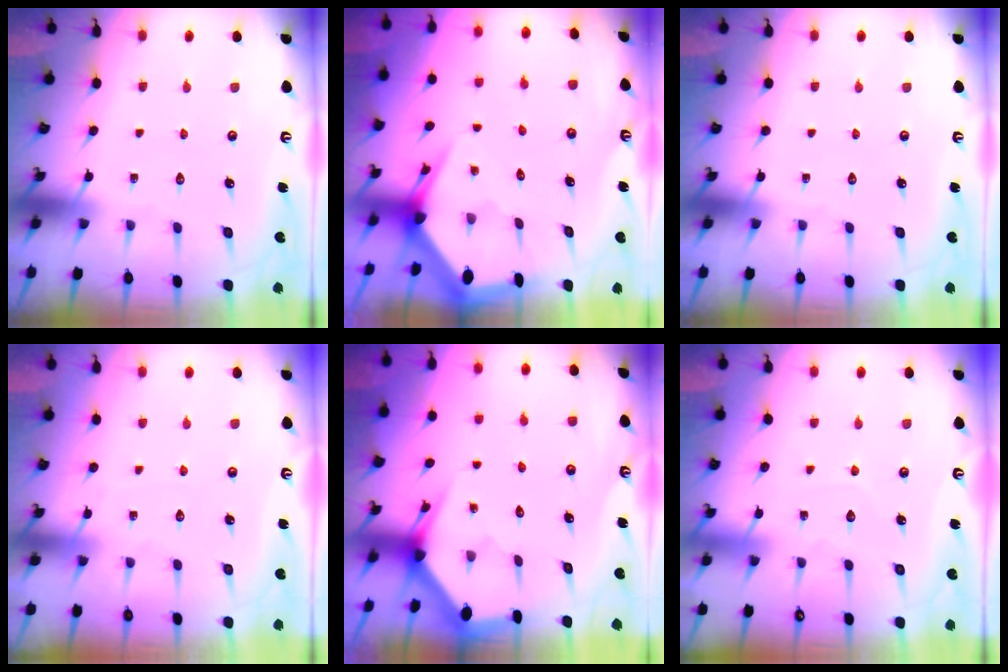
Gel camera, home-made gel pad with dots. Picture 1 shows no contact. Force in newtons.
{"total": 3.3, "press": 3.3, "slide": 0.4}
{"total": 0.0}
{"total": 2.3, "press": 2.3, "slide": 0.3}
{"total": 2.9, "press": 2.9, "slide": 0.0}
{"total": 3.5, "press": 3.5, "slide": 0.3}